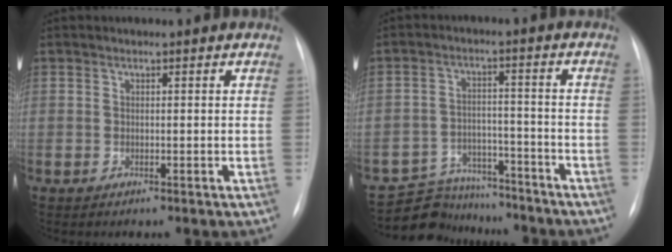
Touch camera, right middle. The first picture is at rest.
{"total": 10.3, "force": [-9.5, 4.0, 0.2], "torque": [0.001, 0.029, -0.148]}